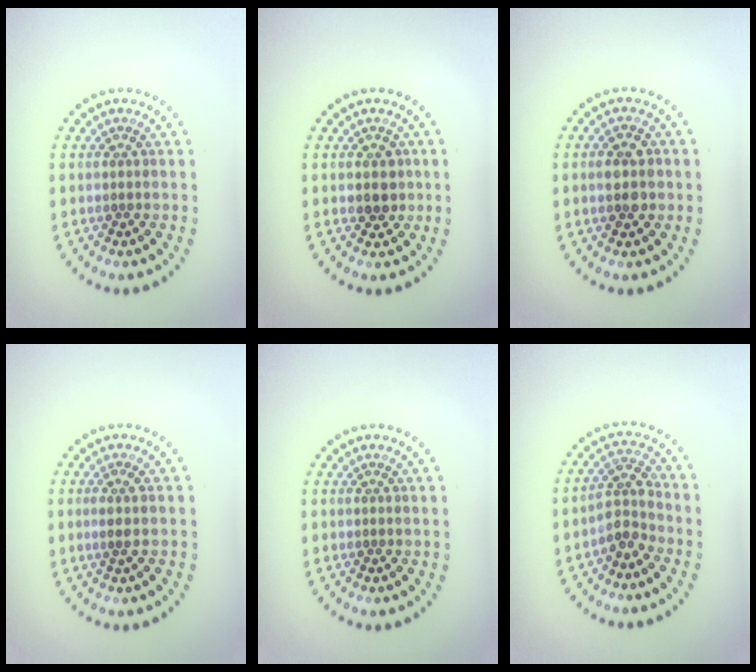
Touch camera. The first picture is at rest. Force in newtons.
{"total": 1.9, "press": 1.8, "slide": 0.6}
{"total": 2.7, "press": 2.7, "slide": 0.2}
{"total": 1.1, "press": 0.8, "slide": 0.8}
{"total": 0.0}
{"total": 2.8, "press": 2.3, "slide": 1.7}